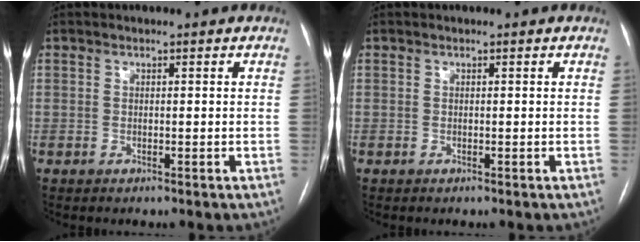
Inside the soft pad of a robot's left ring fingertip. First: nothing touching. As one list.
[{"total": 0.0}]